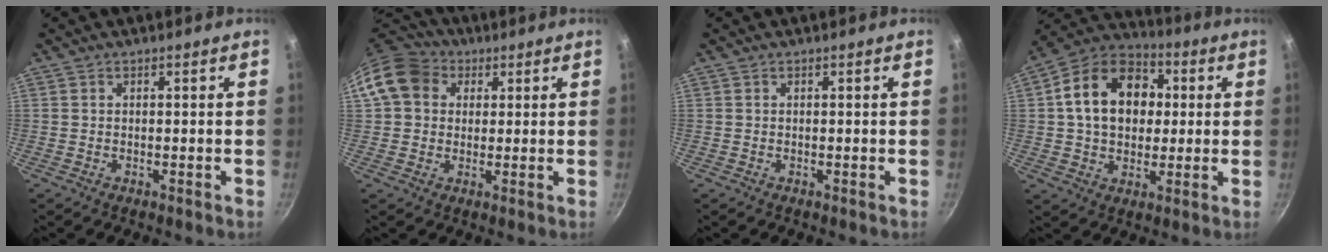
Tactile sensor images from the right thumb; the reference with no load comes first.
{"total": 11.0, "force": [3.2, 9.1, 5.2], "torque": [-0.072, 0.021, 0.042]}
{"total": 0.0}
{"total": 17.3, "force": [2.6, 13.0, 11.1], "torque": [-0.158, 0.025, 0.031]}